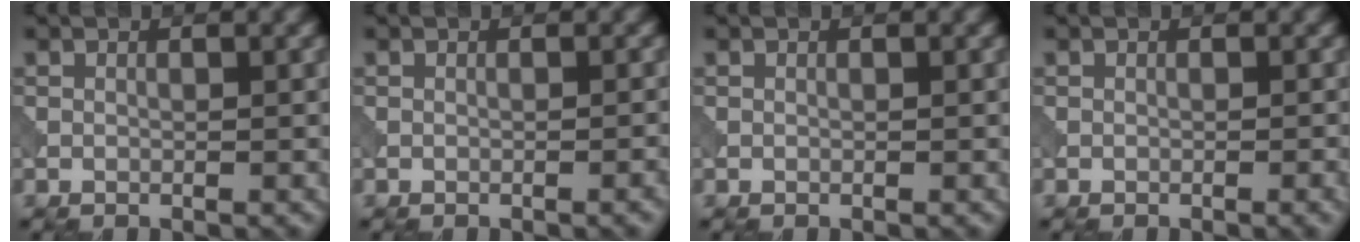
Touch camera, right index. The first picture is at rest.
{"total": 0.9, "force": [-0.4, 0.2, 0.7], "torque": [-0.007, 0.003, -0.009]}
{"total": 0.0}
{"total": 1.1, "force": [-0.4, 0.2, 1.0], "torque": [-0.011, 0.001, -0.008]}